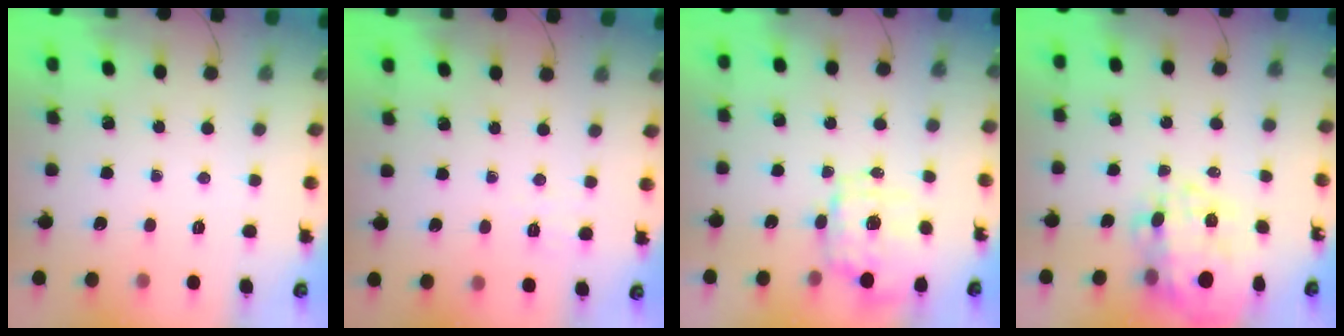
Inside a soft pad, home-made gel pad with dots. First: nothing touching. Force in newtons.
{"total": 1.4, "press": 0.5, "slide": 1.3}
{"total": 8.5, "press": 8.3, "slide": 1.9}
{"total": 11.5, "press": 11.0, "slide": 3.2}